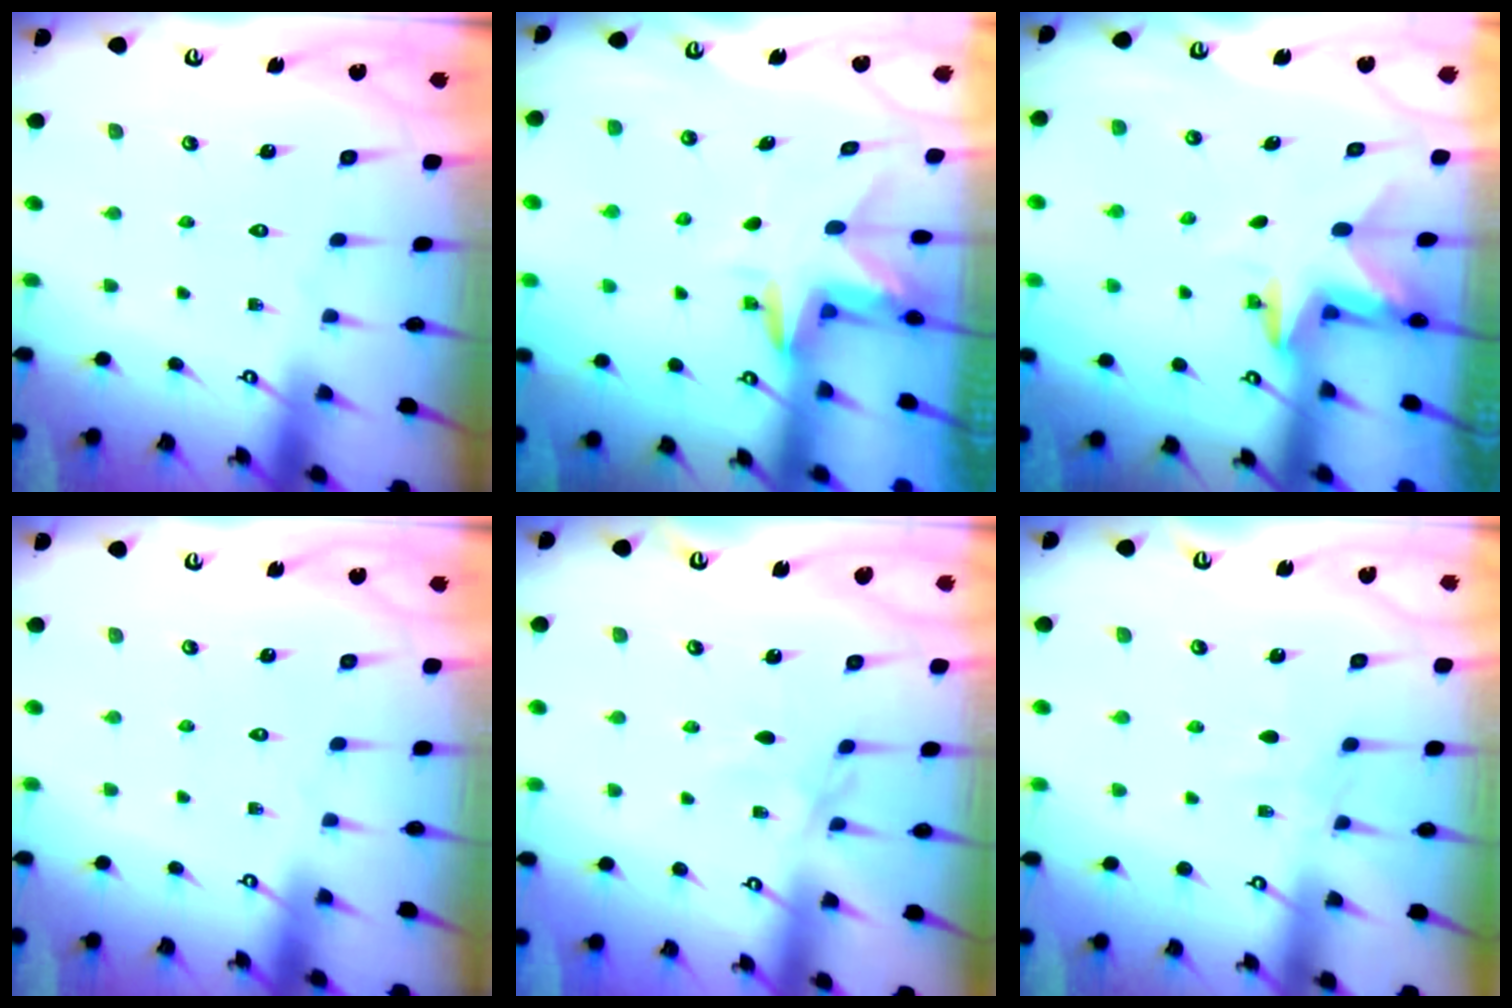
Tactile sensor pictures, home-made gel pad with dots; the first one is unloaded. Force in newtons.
{"total": 3.1, "press": 3.1, "slide": 0.2}
{"total": 2.3, "press": 2.3, "slide": 0.4}
{"total": 0.0}
{"total": 2.0, "press": 2.0, "slide": 0.4}
{"total": 3.5, "press": 3.5, "slide": 0.5}